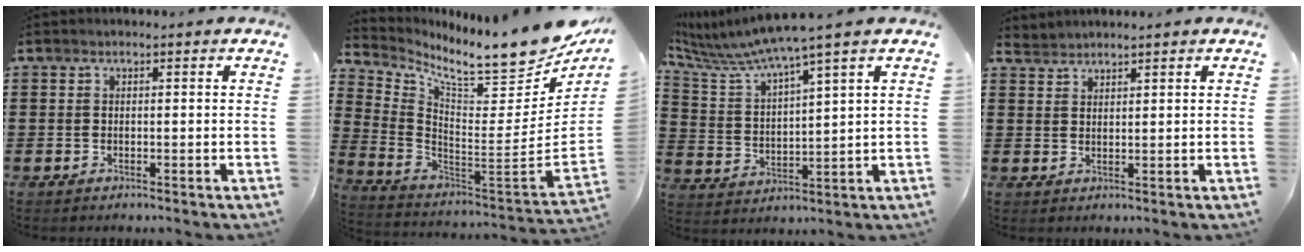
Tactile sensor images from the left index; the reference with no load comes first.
{"total": 11.1, "force": [9.5, 1.2, 5.7], "torque": [-0.106, -0.095, 0.154]}
{"total": 6.6, "force": [5.6, -0.5, 3.4], "torque": [-0.094, -0.039, 0.090]}
{"total": 1.8, "force": [1.8, -0.2, -0.4], "torque": [0.002, 0.003, 0.036]}